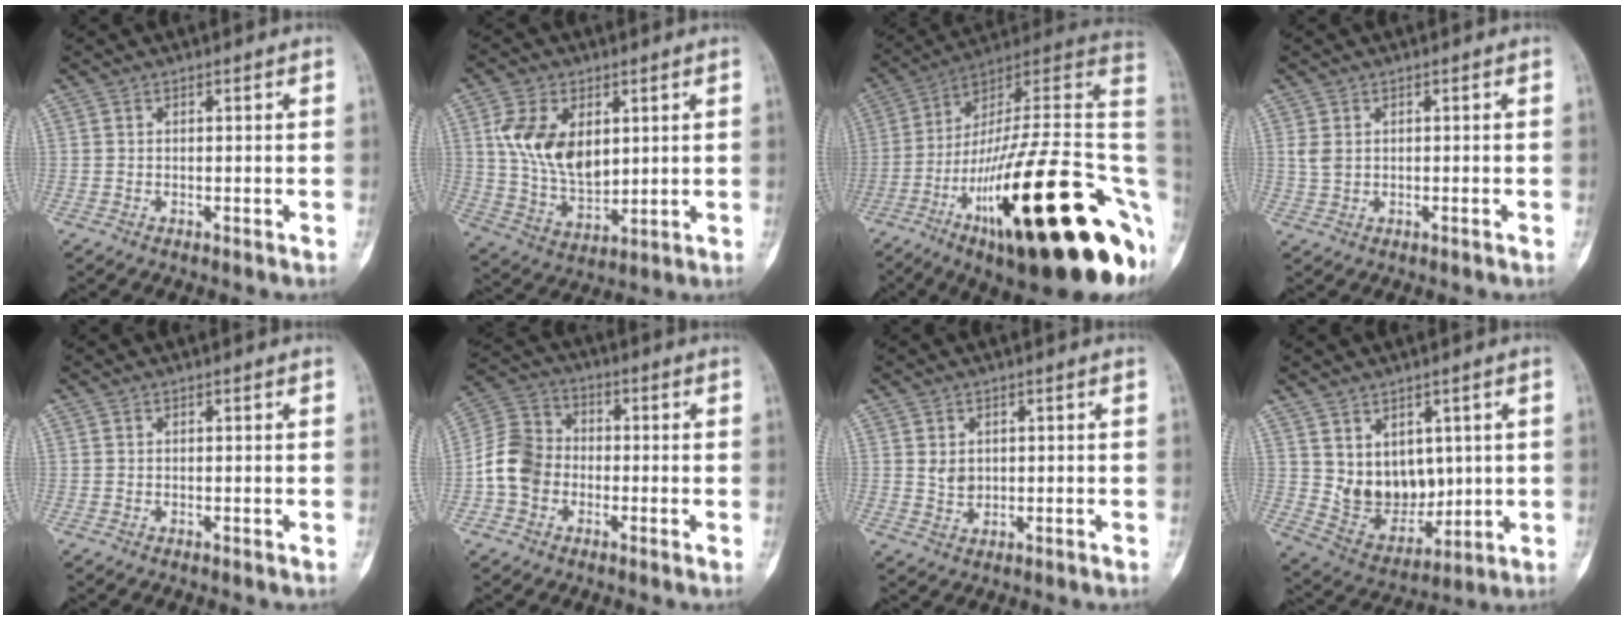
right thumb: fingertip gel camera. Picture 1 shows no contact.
{"total": 13.8, "force": [3.7, 8.5, 10.2], "torque": [-0.170, -0.017, 0.080]}
{"total": 36.6, "force": [-10.0, 9.2, 33.9], "torque": [-0.426, 0.066, -0.158]}
{"total": 2.2, "force": [0.2, 1.5, 1.6], "torque": [-0.035, 0.005, 0.011]}
{"total": 0.0}
{"total": 9.6, "force": [-2.0, 8.1, 4.9], "torque": [-0.079, 0.032, -0.050]}
{"total": 2.7, "force": [0.5, 2.2, 1.6], "torque": [-0.018, -0.005, 0.014]}
{"total": 10.9, "force": [2.1, 8.3, 6.8], "torque": [-0.063, -0.029, 0.066]}